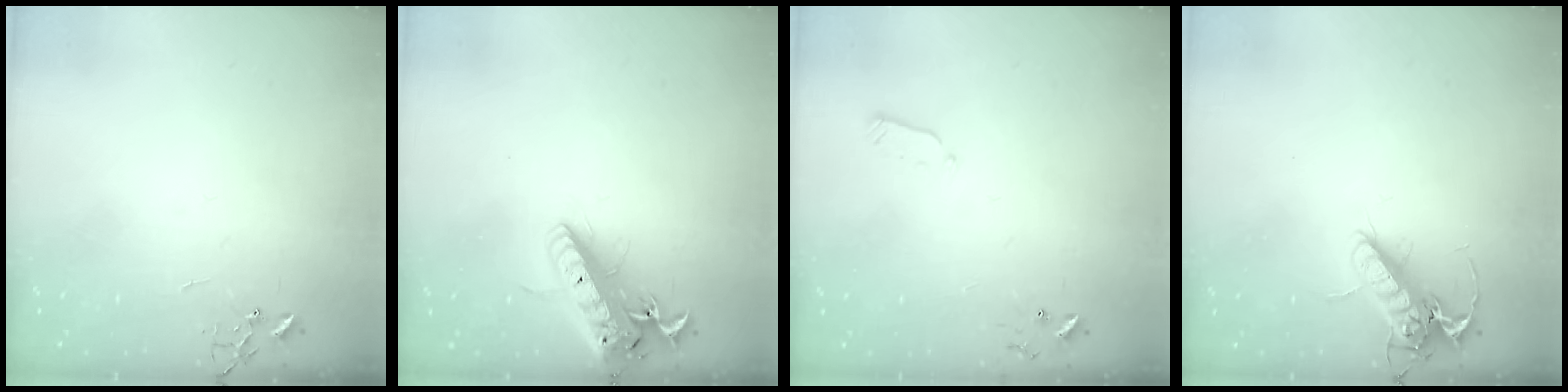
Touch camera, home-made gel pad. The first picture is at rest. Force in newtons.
{"total": 16.9, "press": 16.6, "slide": 3.2}
{"total": 4.0, "press": 3.9, "slide": 1.0}
{"total": 14.2, "press": 14.0, "slide": 2.2}